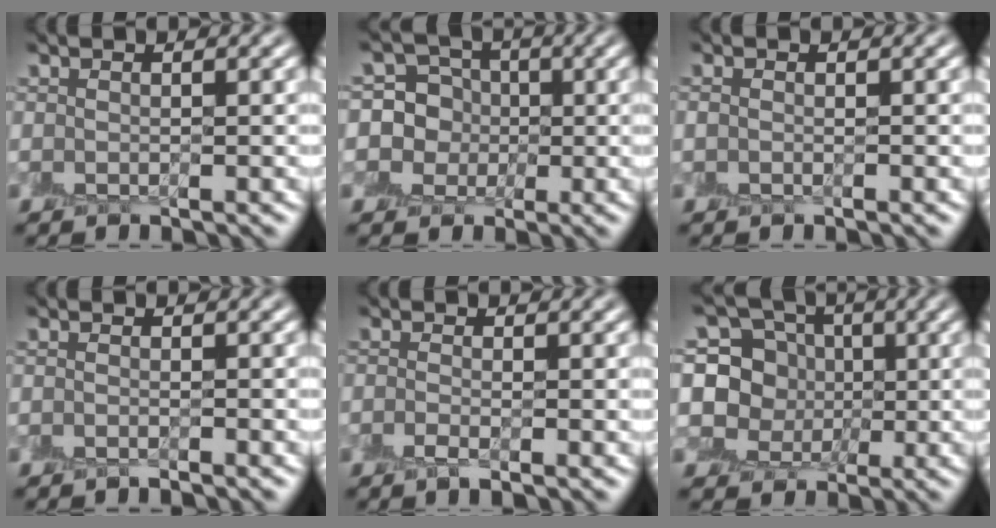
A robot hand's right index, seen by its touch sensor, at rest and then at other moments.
{"total": 6.5, "force": [0.2, 6.4, 1.3], "torque": [-0.017, 0.038, -0.020]}
{"total": 0.0}
{"total": 0.6, "force": [-0.4, 0.2, 0.4], "torque": [-0.001, -0.003, -0.011]}
{"total": 1.3, "force": [-0.5, 0.4, 1.2], "torque": [-0.022, -0.004, -0.011]}
{"total": 6.5, "force": [1.3, 5.9, 2.3], "torque": [-0.031, 0.017, -0.008]}